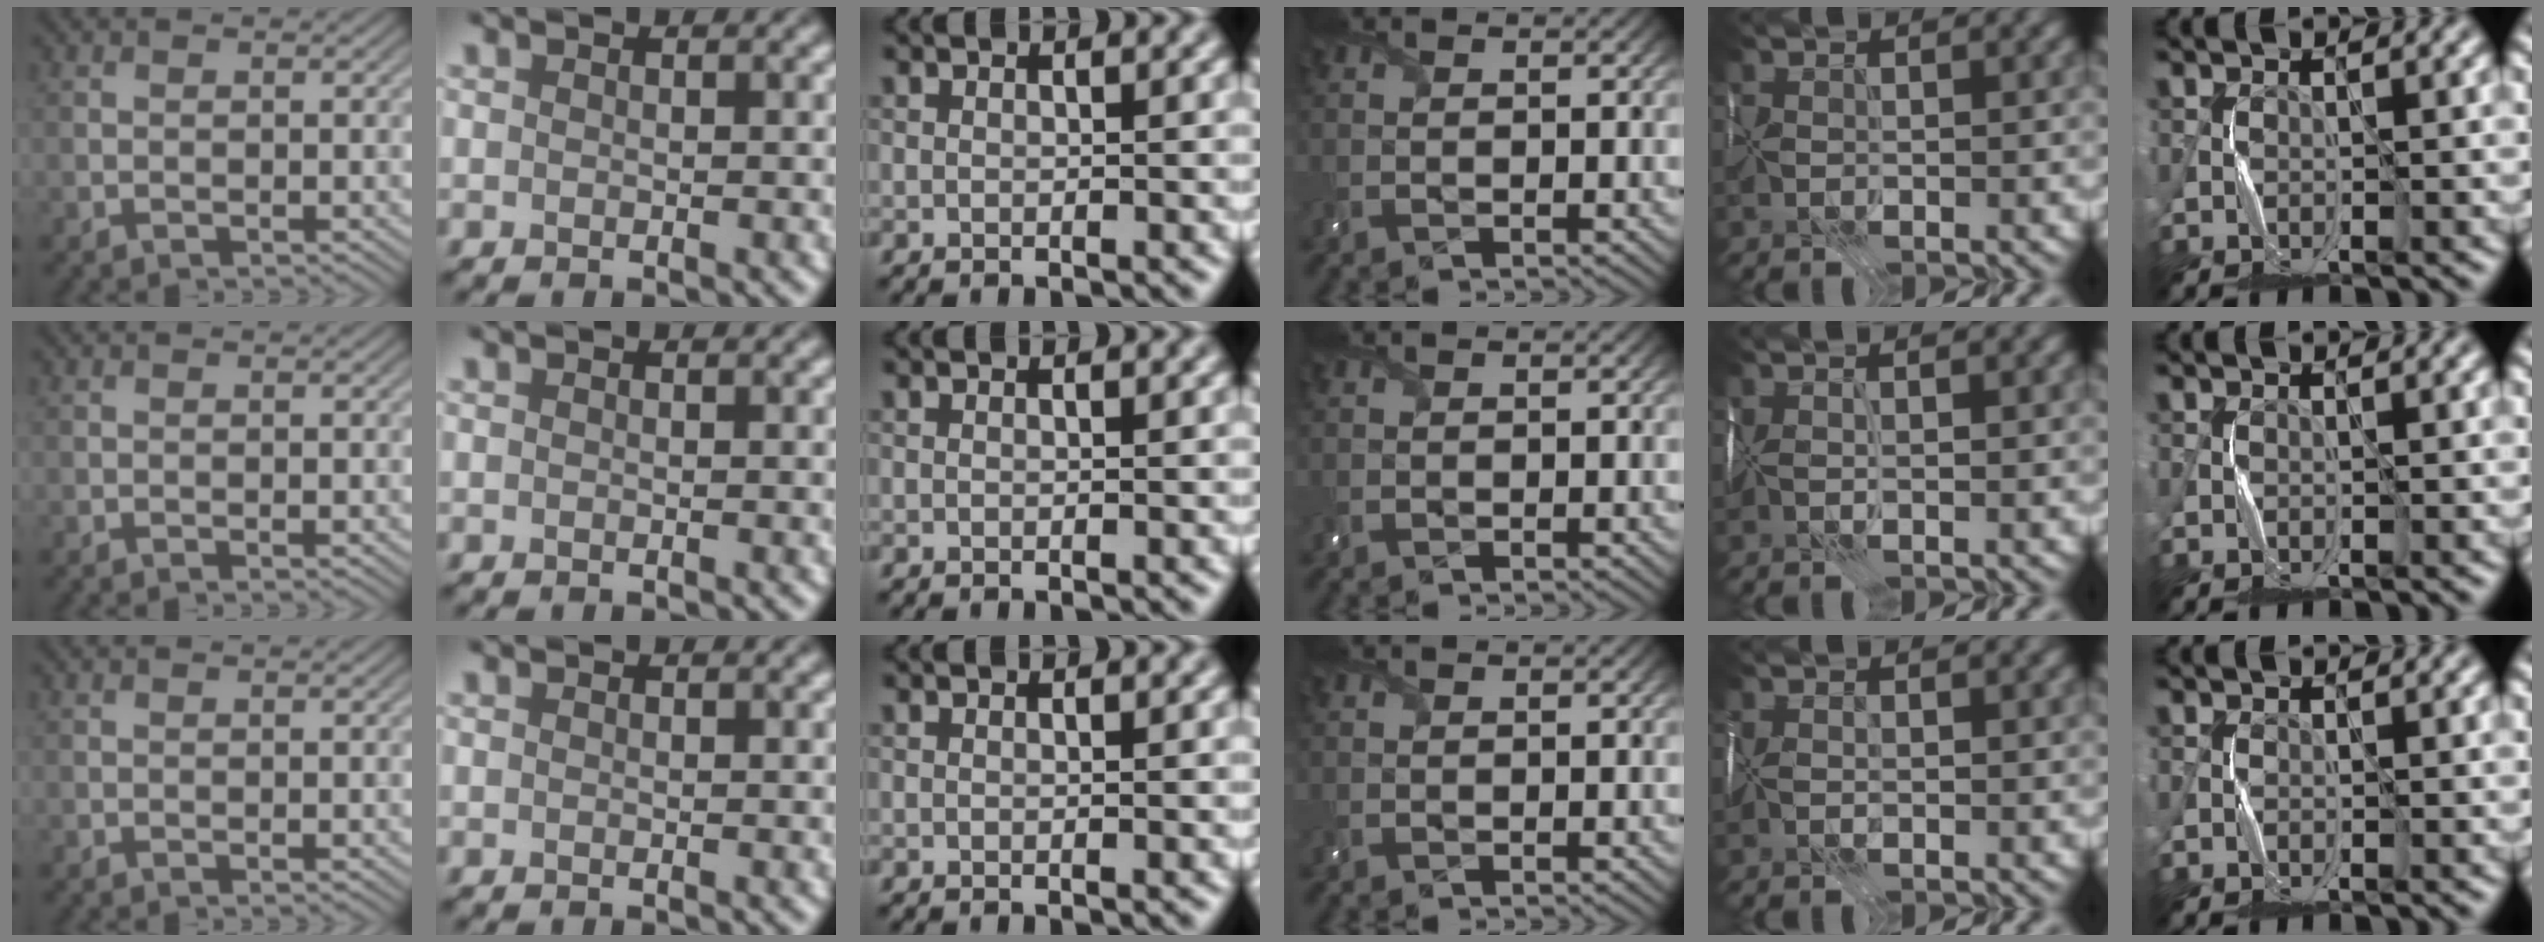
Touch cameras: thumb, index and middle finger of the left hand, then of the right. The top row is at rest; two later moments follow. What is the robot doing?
{"motion": "wrap", "object": "scarf"}